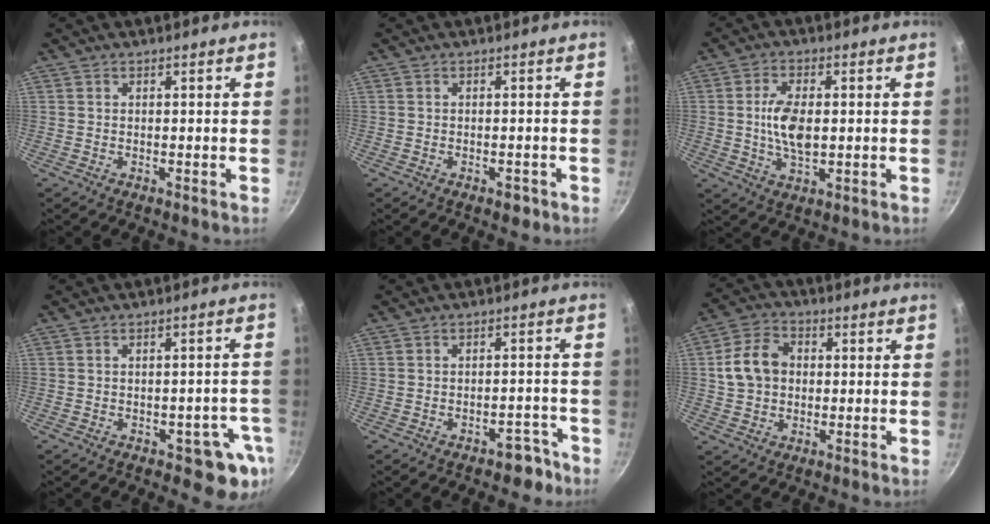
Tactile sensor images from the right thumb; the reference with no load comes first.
{"total": 1.7, "force": [-1.0, 0.8, 1.1], "torque": [-0.012, 0.004, -0.013]}
{"total": 7.9, "force": [0.2, 4.1, 6.7], "torque": [-0.127, -0.002, 0.006]}
{"total": 8.1, "force": [-4.0, 3.4, 6.2], "torque": [-0.049, 0.025, -0.044]}
{"total": 4.7, "force": [-3.4, 2.4, 2.2], "torque": [-0.015, 0.037, -0.042]}
{"total": 9.2, "force": [0.6, 7.2, 5.7], "torque": [-0.092, 0.020, 0.007]}